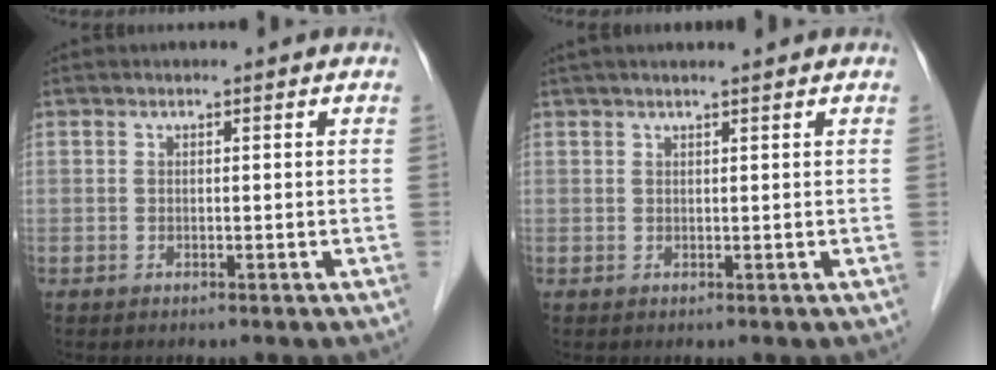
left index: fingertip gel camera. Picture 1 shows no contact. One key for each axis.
{"total": 5.0, "fx": 4.2, "fy": 0.1, "fz": 2.7, "tx": -0.038, "ty": 0.032, "tz": 0.063}